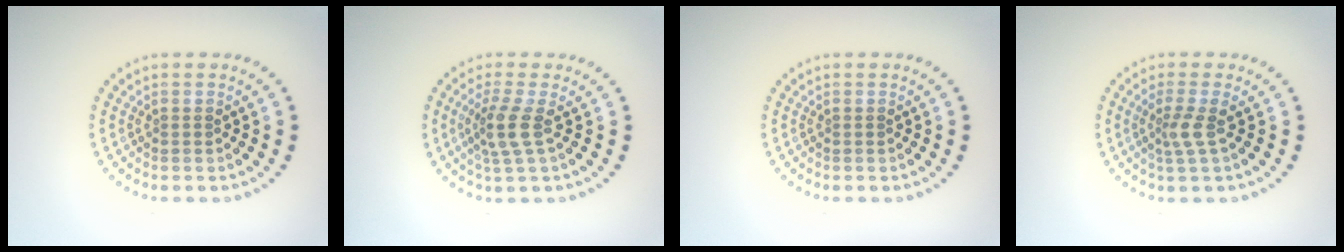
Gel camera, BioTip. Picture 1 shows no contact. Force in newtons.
{"total": 2.7, "press": 2.0, "slide": 1.8}
{"total": 0.0}
{"total": 2.0, "press": 1.4, "slide": 1.4}